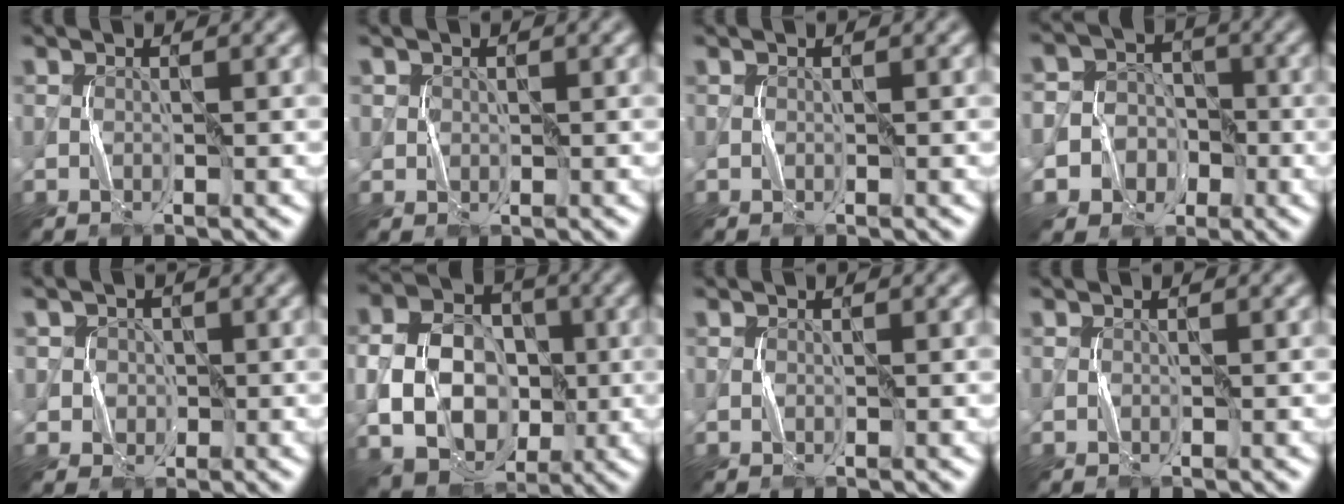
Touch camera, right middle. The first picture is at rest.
{"total": 1.0, "force": [0.3, 1.0, 0.2], "torque": [0.001, -0.001, 0.005]}
{"total": 0.0}
{"total": 6.2, "force": [-2.2, 5.6, 1.3], "torque": [-0.016, 0.013, -0.062]}
{"total": 3.3, "force": [0.7, 3.2, 0.8], "torque": [-0.003, 0.010, 0.008]}
{"total": 9.8, "force": [-1.1, 7.2, 6.6], "torque": [-0.120, 0.000, -0.026]}
{"total": 0.0}
{"total": 0.0}